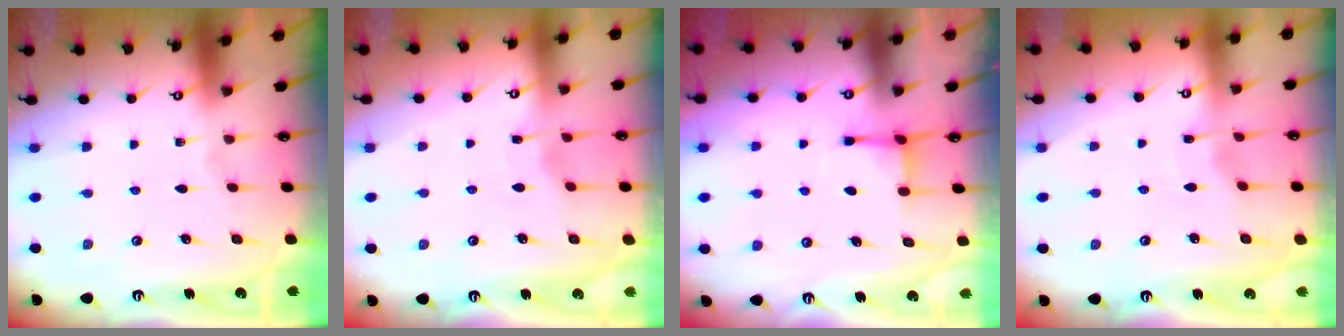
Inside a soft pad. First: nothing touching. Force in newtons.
{"total": 2.8, "press": 2.8, "slide": 0.4}
{"total": 2.9, "press": 2.9, "slide": 0.4}
{"total": 3.1, "press": 3.1, "slide": 0.5}